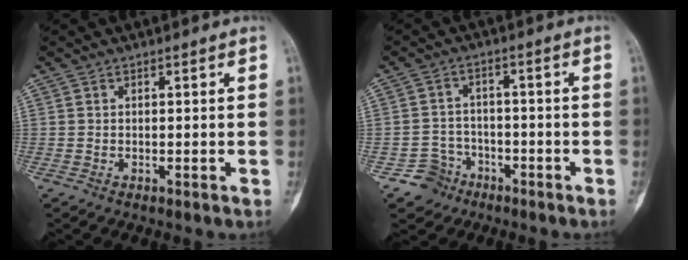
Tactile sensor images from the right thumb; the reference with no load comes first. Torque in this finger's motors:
{"motor_torque": [-0.17, -0.04, -0.07, -0.02, -0.01]}